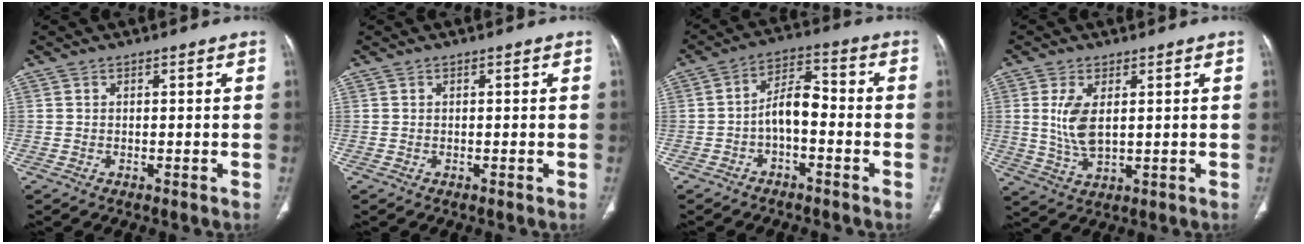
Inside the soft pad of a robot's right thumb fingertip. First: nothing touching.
{"total": 0.0}
{"total": 6.9, "force": [-2.0, 3.5, 5.6], "torque": [-0.091, 0.040, -0.042]}
{"total": 7.1, "force": [1.3, 3.5, 6.1], "torque": [-0.127, -0.012, 0.034]}